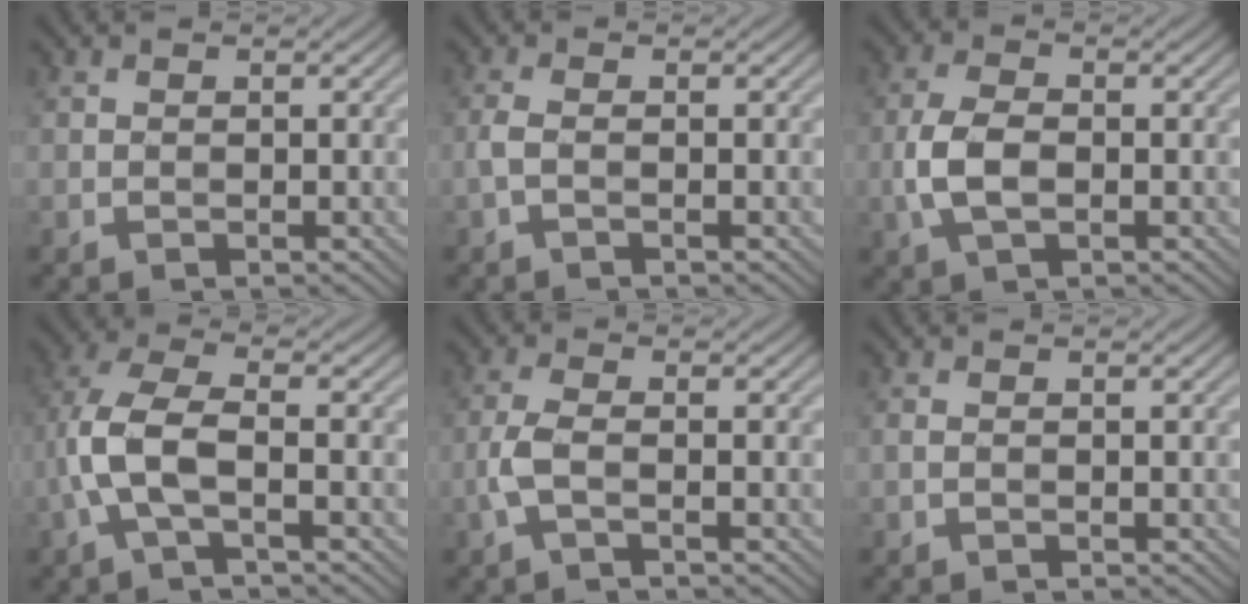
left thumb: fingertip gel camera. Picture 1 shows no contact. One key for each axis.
{"total": 1.7, "fx": -0.6, "fy": 0.4, "fz": 1.5, "tx": -0.037, "ty": 0.004, "tz": -0.018}
{"total": 5.1, "fx": -1.0, "fy": 2.7, "fz": 4.2, "tx": -0.103, "ty": 0.000, "tz": -0.023}
{"total": 7.1, "fx": -1.8, "fy": 2.5, "fz": 6.4, "tx": -0.154, "ty": 0.013, "tz": -0.045}
{"total": 3.2, "fx": -1.1, "fy": 1.0, "fz": 2.9, "tx": -0.074, "ty": 0.003, "tz": -0.031}
{"total": 0.7, "fx": -0.2, "fy": 0.1, "fz": 0.7, "tx": -0.017, "ty": 0.000, "tz": -0.006}